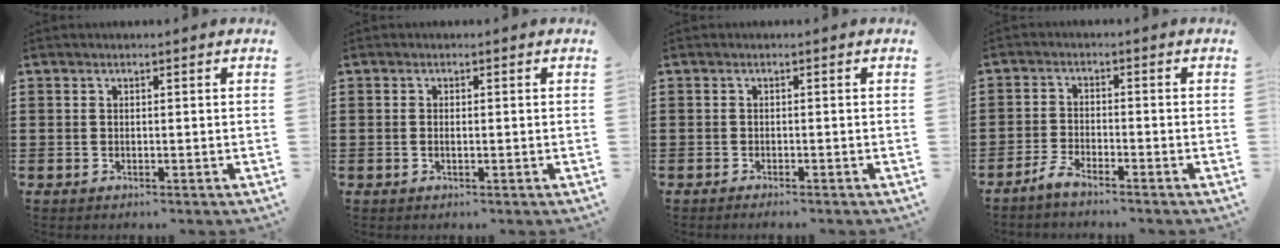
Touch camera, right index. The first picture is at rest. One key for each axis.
{"total": 0.8, "fx": -0.3, "fy": 0.2, "fz": 0.8, "tx": -0.016, "ty": -0.004, "tz": -0.004}
{"total": 0.8, "fx": -0.8, "fy": -0.1, "fz": 0.1, "tx": -0.004, "ty": -0.004, "tz": -0.016}
{"total": 2.8, "fx": -2.6, "fy": 0.2, "fz": 1.0, "tx": -0.033, "ty": 0.001, "tz": -0.057}